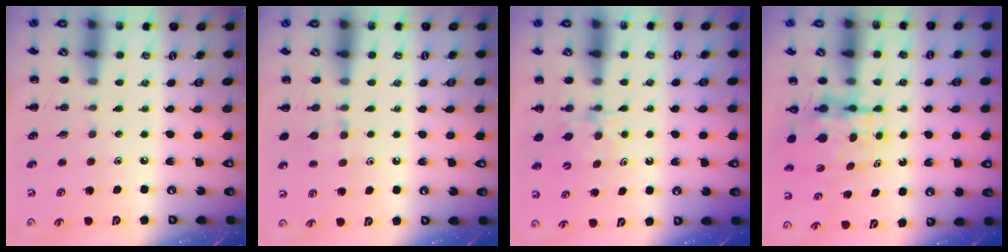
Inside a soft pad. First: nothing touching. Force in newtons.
{"total": 6.4, "press": 6.0, "slide": 2.2}
{"total": 4.1, "press": 3.9, "slide": 1.4}
{"total": 5.3, "press": 5.3, "slide": 0.7}